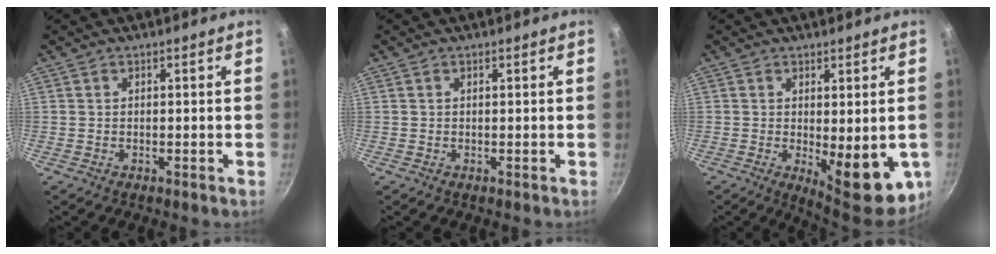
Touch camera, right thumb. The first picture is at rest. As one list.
[{"total": 0.0}, {"total": 12.7, "force": [-3.1, 4.7, 11.4], "torque": [-0.129, -0.024, -0.025]}]